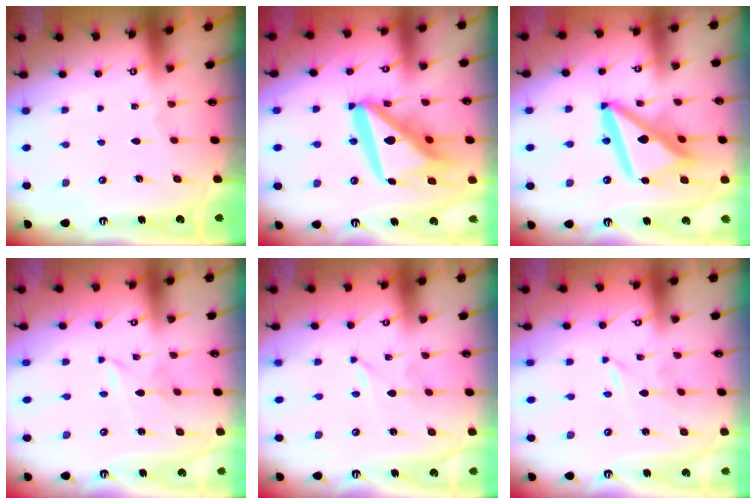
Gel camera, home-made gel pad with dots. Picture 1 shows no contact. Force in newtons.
{"total": 20.2, "press": 20.1, "slide": 2.6}
{"total": 17.3, "press": 17.2, "slide": 2.0}
{"total": 1.3, "press": 1.3, "slide": 0.1}
{"total": 0.0}
{"total": 0.6, "press": 0.6, "slide": 0.1}